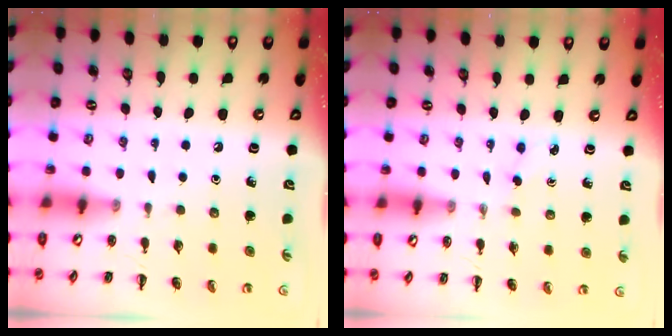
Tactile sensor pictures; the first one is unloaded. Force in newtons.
{"total": 2.8, "press": 2.7, "slide": 0.8}